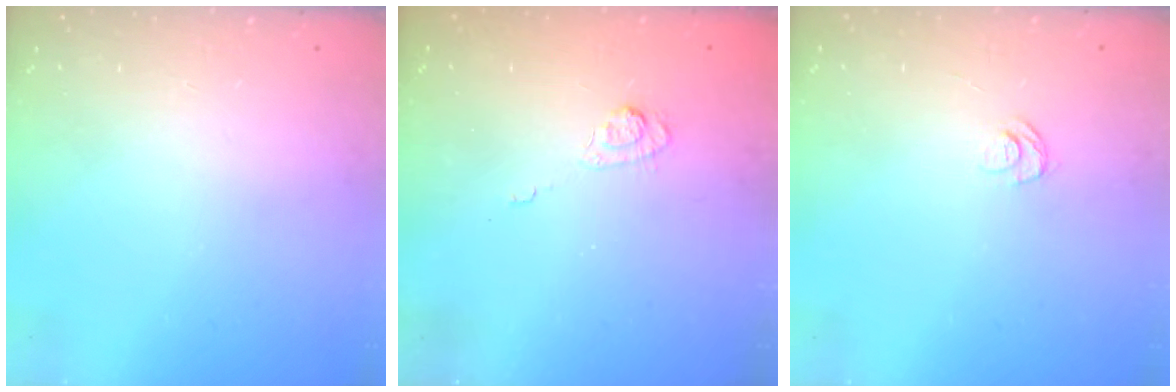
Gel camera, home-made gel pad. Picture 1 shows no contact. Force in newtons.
{"total": 3.4, "press": 3.1, "slide": 1.5}
{"total": 6.2, "press": 6.2, "slide": 0.6}